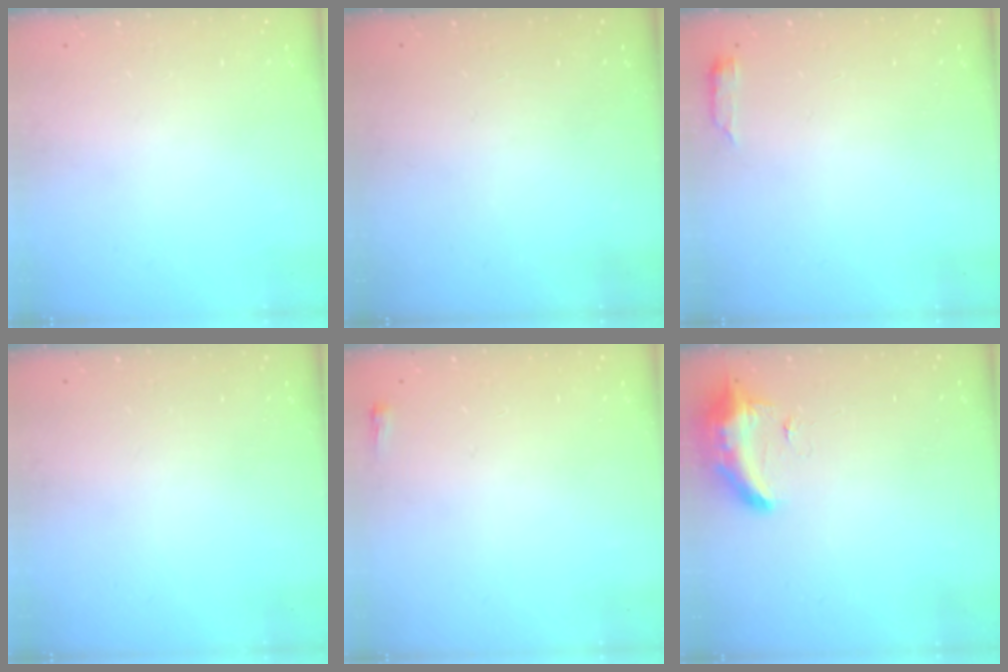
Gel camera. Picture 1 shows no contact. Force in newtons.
{"total": 0.0}
{"total": 2.6, "press": 2.6, "slide": 0.5}
{"total": 0.0}
{"total": 2.0, "press": 2.0, "slide": 0.5}
{"total": 12.6, "press": 10.6, "slide": 6.9}